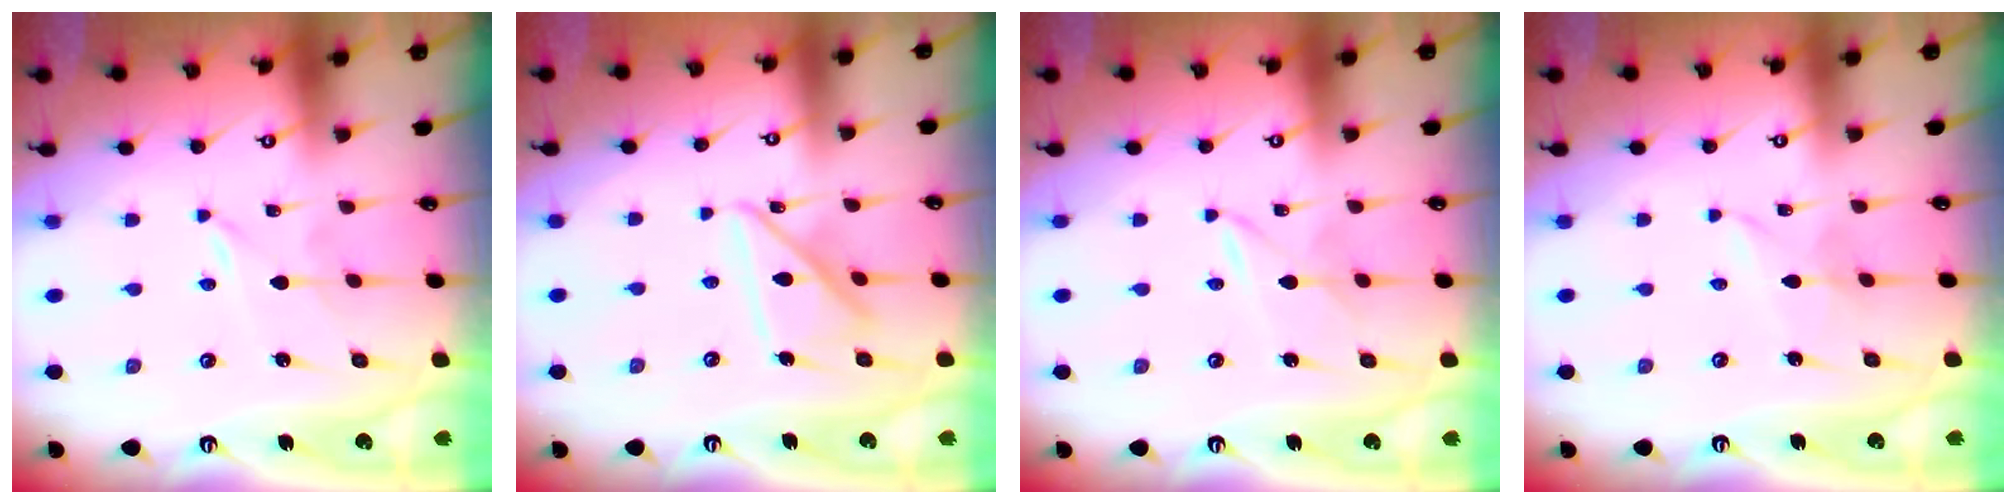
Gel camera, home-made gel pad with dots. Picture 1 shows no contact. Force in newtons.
{"total": 14.0, "press": 13.9, "slide": 1.4}
{"total": 2.0, "press": 2.0, "slide": 0.3}
{"total": 2.0, "press": 2.0, "slide": 0.1}